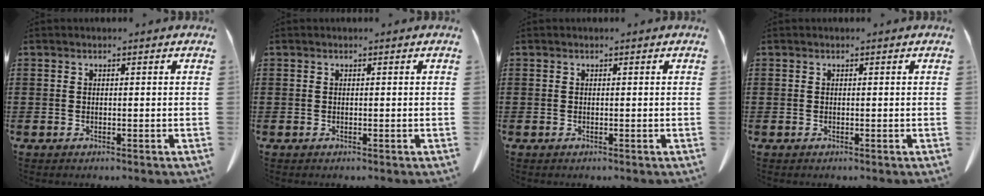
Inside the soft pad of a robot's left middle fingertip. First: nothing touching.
{"total": 0.0}
{"total": 0.0}
{"total": 0.0}